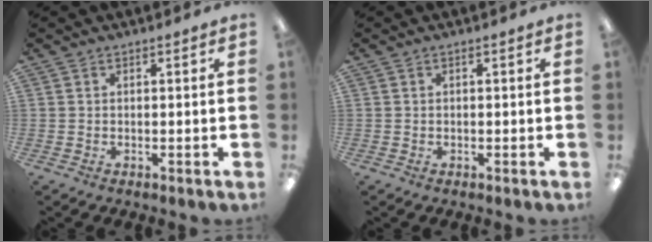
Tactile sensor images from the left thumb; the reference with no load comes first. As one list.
[{"total": 0.0}]